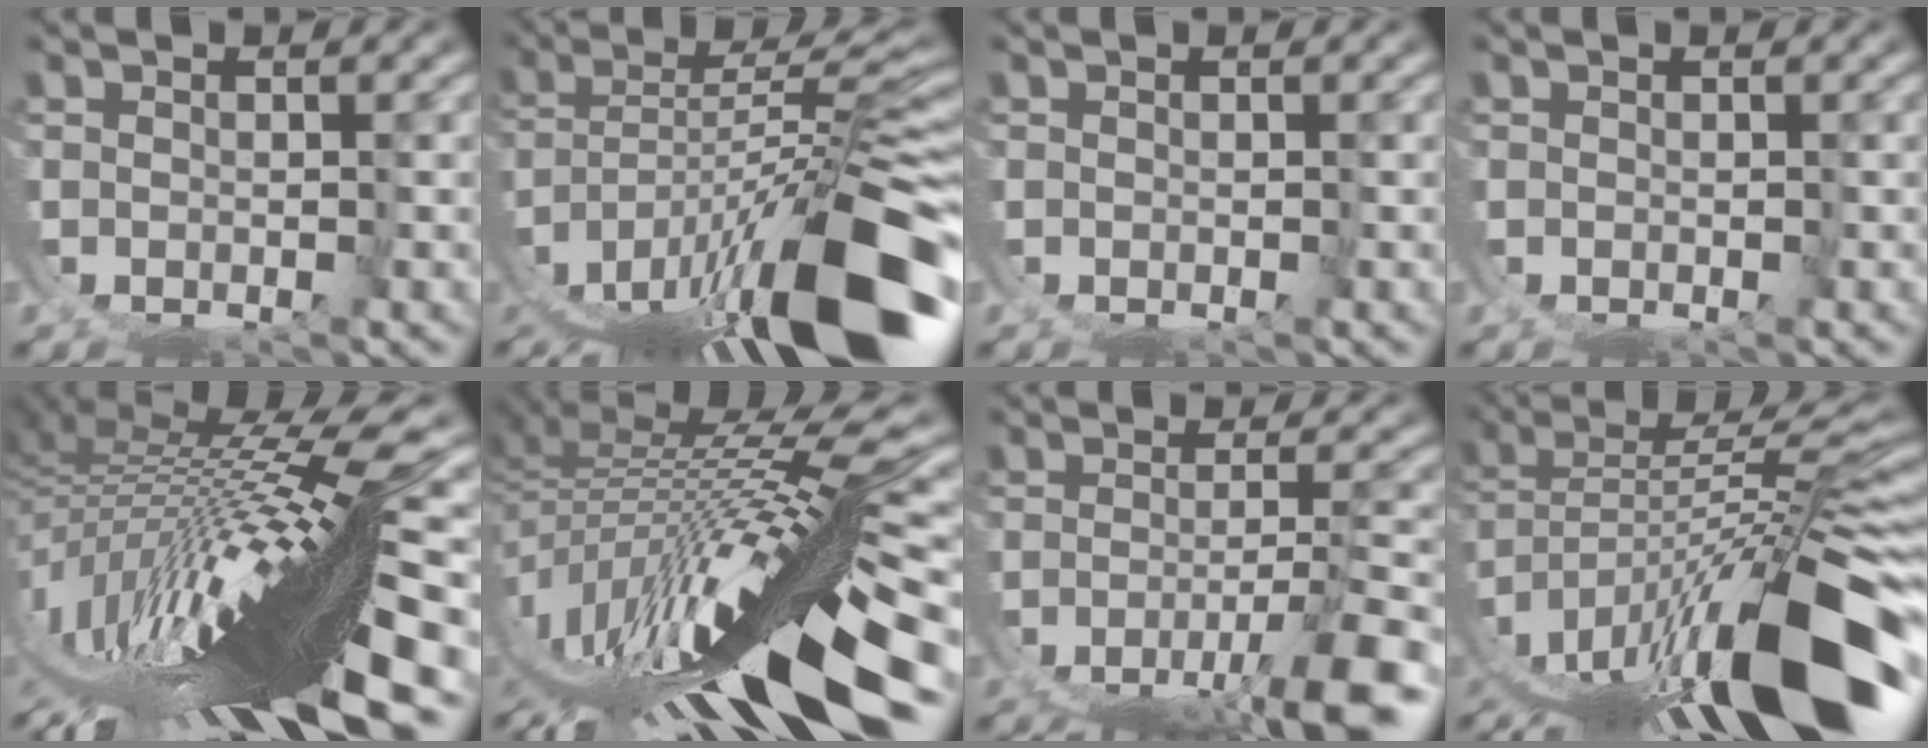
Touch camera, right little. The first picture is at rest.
{"total": 12.5, "force": [-4.4, 4.7, 10.7], "torque": [-0.167, -0.011, -0.045]}
{"total": 0.0}
{"total": 0.0}
{"total": 20.0, "force": [-2.3, 5.9, 19.0], "torque": [-0.316, 0.008, -0.025]}
{"total": 15.6, "force": [-3.3, 5.1, 14.4], "torque": [-0.237, 0.003, -0.030]}
{"total": 7.9, "force": [-4.6, 2.2, 6.1], "torque": [-0.091, -0.018, -0.048]}
{"total": 14.6, "force": [-3.2, 6.6, 12.7], "torque": [-0.216, -0.010, -0.030]}